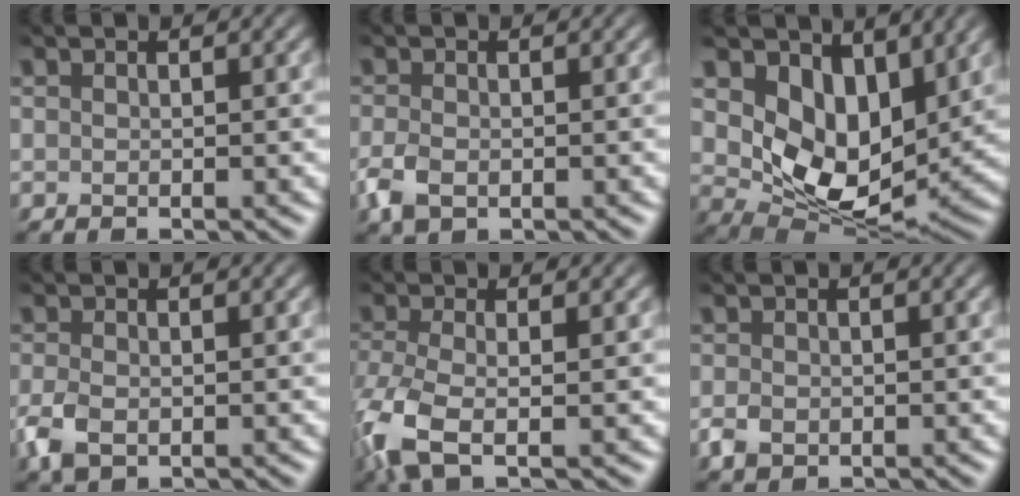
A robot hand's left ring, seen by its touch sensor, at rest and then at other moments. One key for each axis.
{"total": 2.4, "fx": -0.9, "fy": 1.5, "fz": 1.7, "tx": -0.040, "ty": -0.007, "tz": -0.020}
{"total": 7.6, "fx": 2.5, "fy": 5.1, "fz": 5.0, "tx": -0.092, "ty": -0.033, "tz": 0.048}
{"total": 2.8, "fx": -0.9, "fy": 1.7, "fz": 2.0, "tx": -0.050, "ty": -0.009, "tz": -0.020}
{"total": 5.1, "fx": -2.1, "fy": 1.8, "fz": 4.3, "tx": -0.108, "ty": -0.011, "tz": -0.052}
{"total": 1.5, "fx": -0.5, "fy": 1.1, "fz": 0.9, "tx": -0.018, "ty": -0.005, "tz": -0.010}